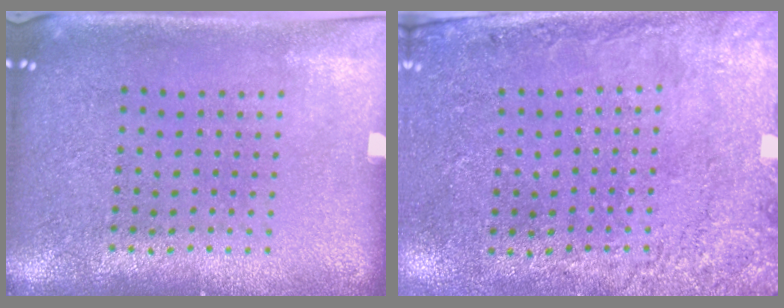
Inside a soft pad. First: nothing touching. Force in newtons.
{"total": 2.7, "press": 2.0, "slide": 1.9}